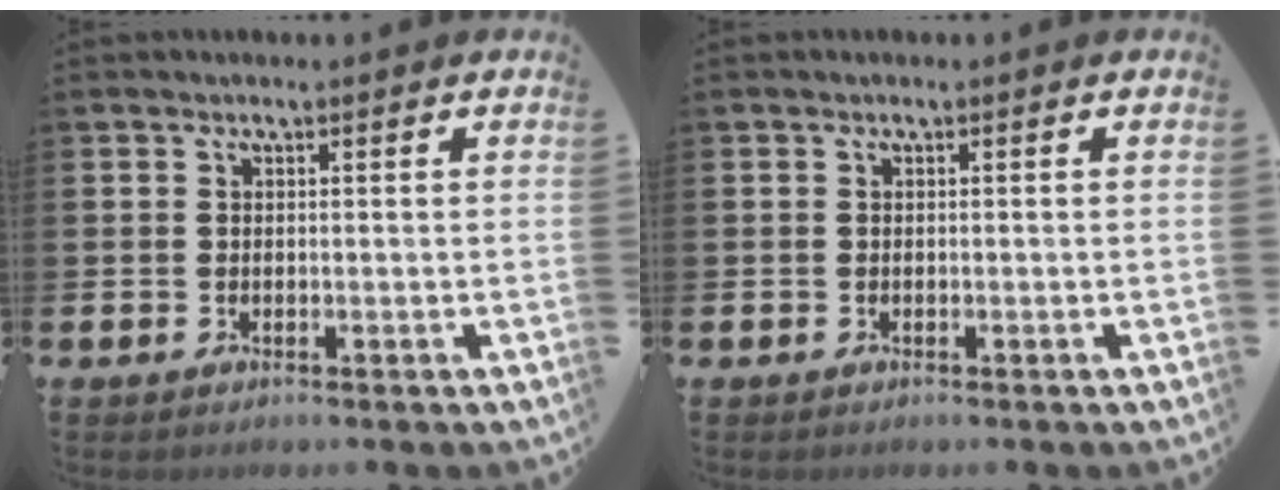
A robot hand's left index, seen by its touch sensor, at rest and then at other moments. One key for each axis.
{"total": 0.0}